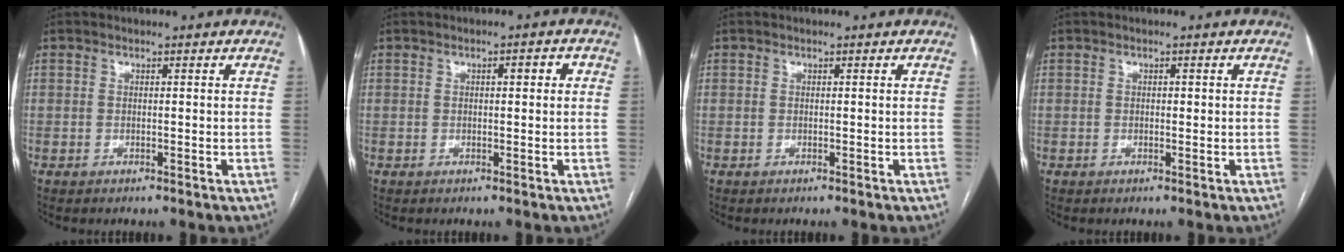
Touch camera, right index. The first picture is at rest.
{"total": 2.0, "force": [0.4, 0.7, 1.9], "torque": [-0.027, 0.009, 0.005]}
{"total": 0.0}
{"total": 0.7, "force": [0.1, 0.4, 0.6], "torque": [-0.008, 0.001, 0.001]}